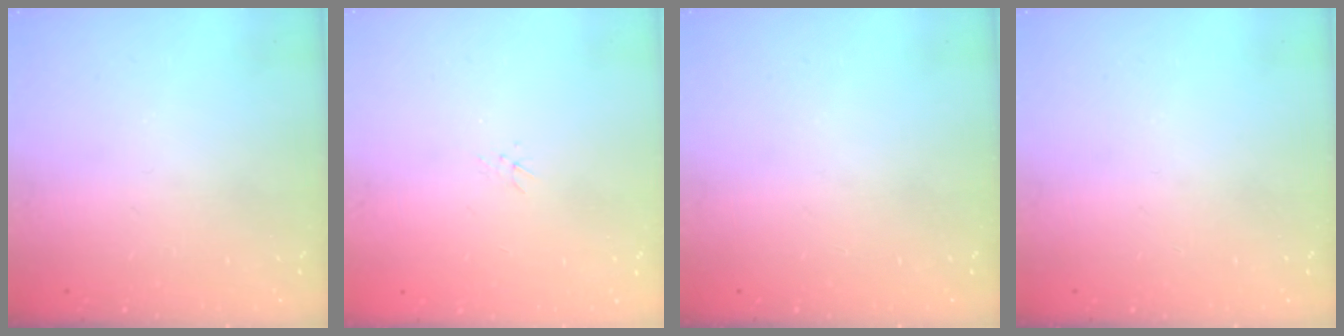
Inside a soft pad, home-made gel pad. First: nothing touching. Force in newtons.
{"total": 1.5, "press": 1.5, "slide": 0.2}
{"total": 0.0}
{"total": 0.0}